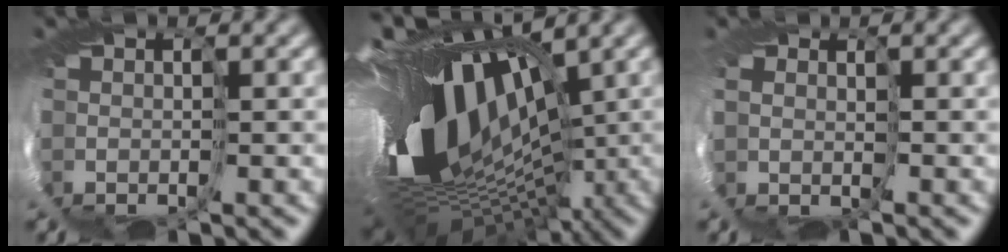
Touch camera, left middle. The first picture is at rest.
{"total": 16.0, "force": [1.1, 8.3, 13.6], "torque": [-0.267, -0.028, 0.018]}
{"total": 1.5, "force": [0.8, 1.3, 0.1], "torque": [-0.021, 0.005, 0.023]}